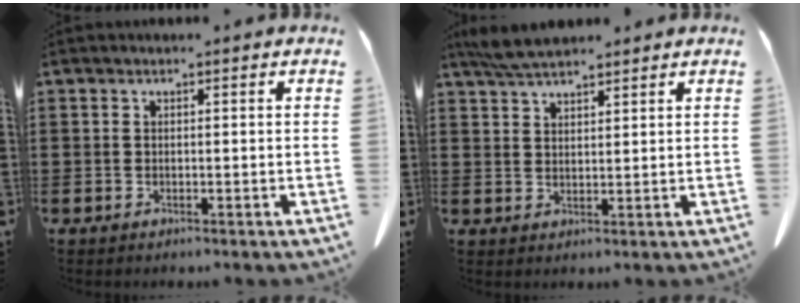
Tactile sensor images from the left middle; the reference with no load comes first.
{"total": 4.1, "force": [3.5, 0.8, 1.9], "torque": [-0.046, -0.005, 0.066]}